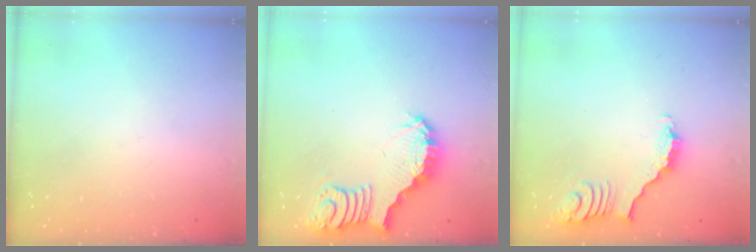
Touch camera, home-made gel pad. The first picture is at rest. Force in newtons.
{"total": 3.6, "press": 3.6, "slide": 0.6}
{"total": 2.5, "press": 2.5, "slide": 0.3}